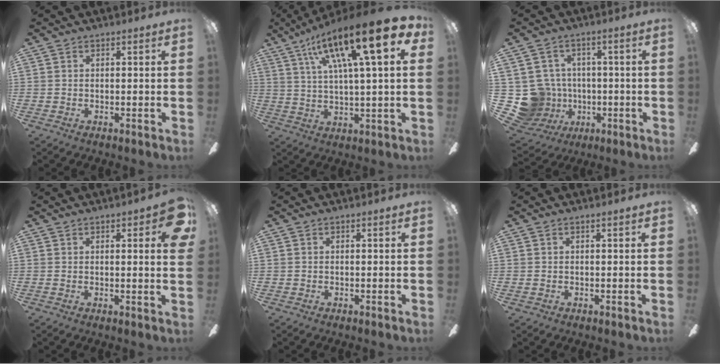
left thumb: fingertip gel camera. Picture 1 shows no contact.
{"total": 20.7, "force": [10.4, 4.1, 17.4], "torque": [-0.291, -0.043, 0.154]}
{"total": 11.5, "force": [-1.4, 11.1, 2.8], "torque": [-0.110, 0.010, -0.010]}
{"total": 5.8, "force": [2.5, 1.6, 5.1], "torque": [-0.057, -0.008, 0.035]}
{"total": 0.0}
{"total": 0.7, "force": [0.2, 0.1, 0.6], "torque": [-0.011, 0.002, 0.003]}